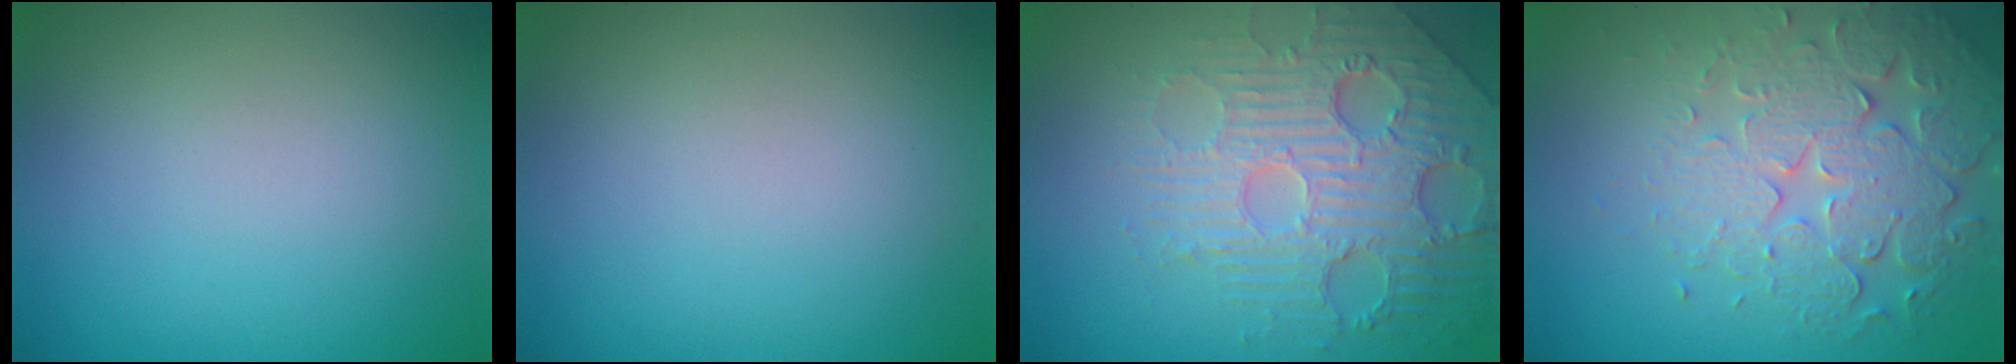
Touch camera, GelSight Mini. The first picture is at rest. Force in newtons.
{"total": 0.0}
{"total": 5.9, "press": 4.9, "slide": 3.4}
{"total": 6.2, "press": 4.9, "slide": 3.9}